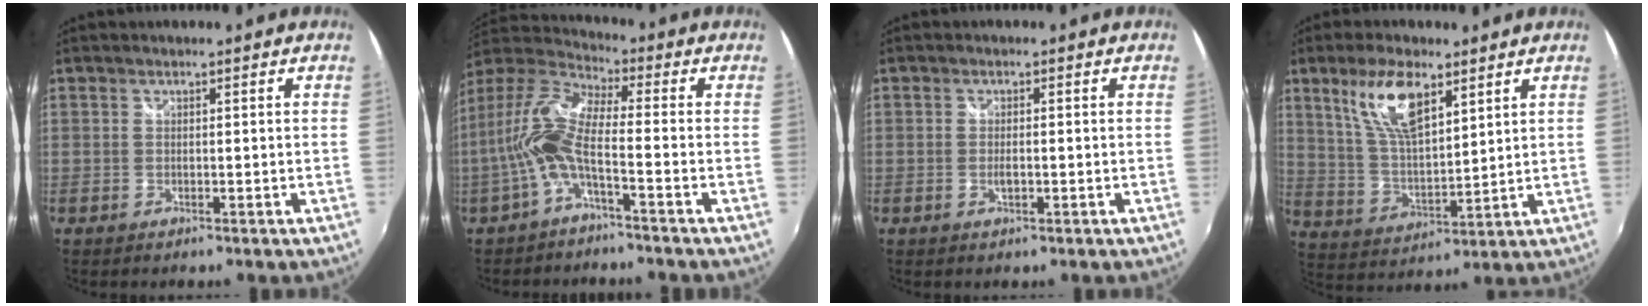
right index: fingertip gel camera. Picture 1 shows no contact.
{"total": 10.8, "force": [-2.2, 2.2, 10.3], "torque": [-0.217, 0.010, -0.042]}
{"total": 1.8, "force": [-0.4, 0.6, 1.6], "torque": [-0.031, 0.001, -0.004]}
{"total": 11.9, "force": [6.6, 4.3, 8.9], "torque": [-0.171, 0.007, 0.136]}